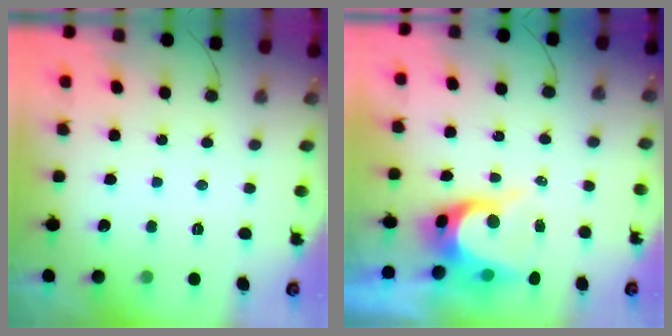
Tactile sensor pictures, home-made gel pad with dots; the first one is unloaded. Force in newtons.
{"total": 8.0, "press": 7.9, "slide": 0.7}